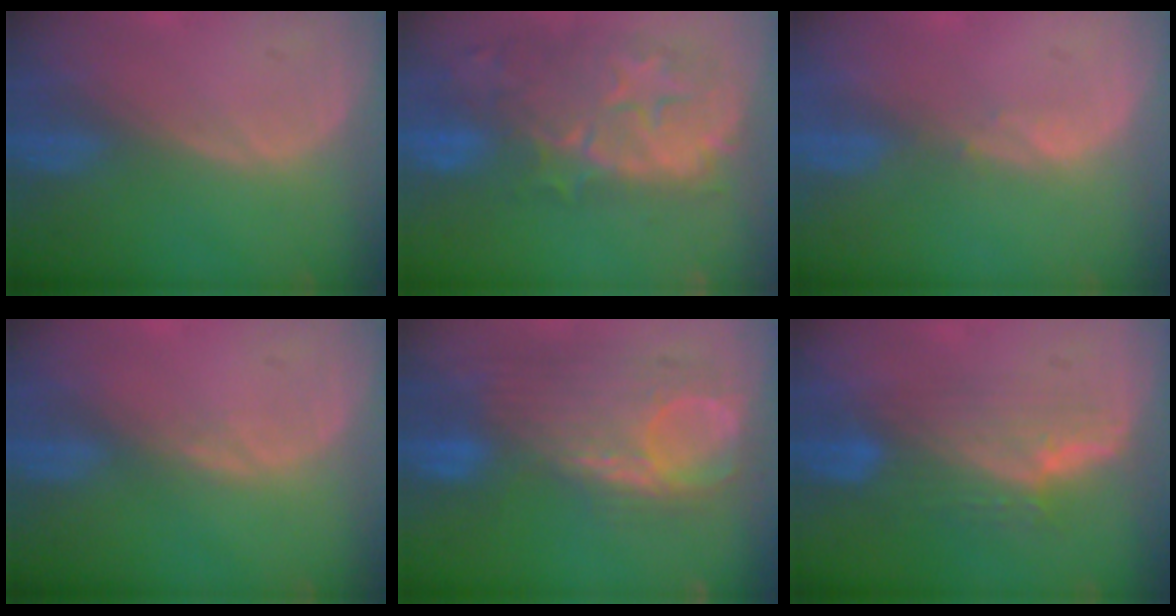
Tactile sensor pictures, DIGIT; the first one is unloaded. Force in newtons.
{"total": 12.2, "press": 11.0, "slide": 5.2}
{"total": 0.7, "press": 0.7, "slide": 0.2}
{"total": 0.5, "press": 0.5, "slide": 0.1}
{"total": 10.4, "press": 9.9, "slide": 3.0}
{"total": 7.5, "press": 6.9, "slide": 3.0}